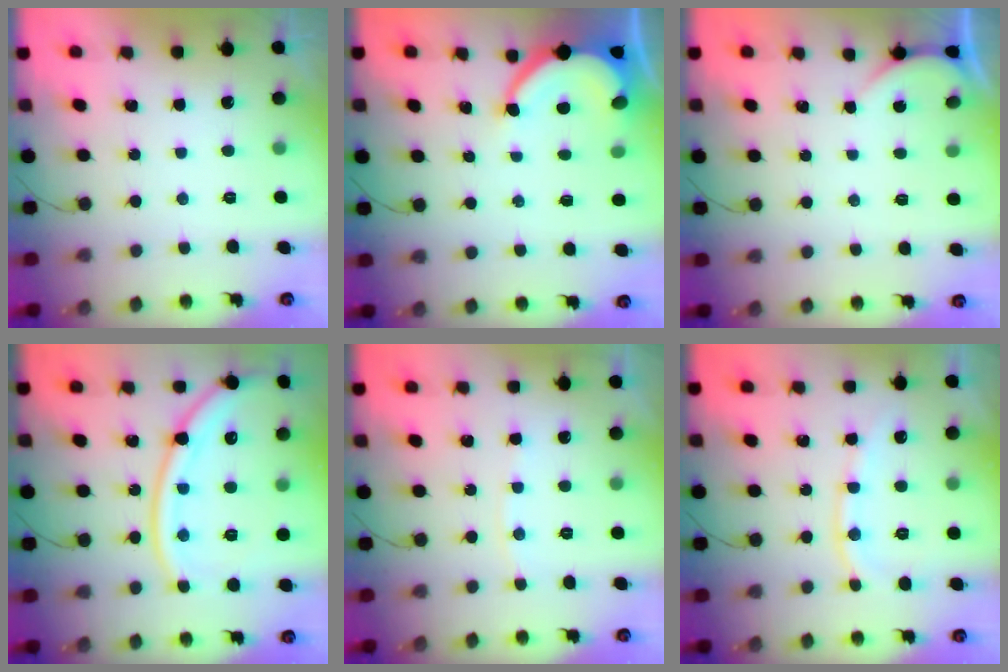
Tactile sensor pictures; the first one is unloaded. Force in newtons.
{"total": 7.3, "press": 7.3, "slide": 0.8}
{"total": 1.6, "press": 1.6, "slide": 0.1}
{"total": 17.4, "press": 17.3, "slide": 1.3}
{"total": 2.9, "press": 2.8, "slide": 0.4}
{"total": 9.5, "press": 9.4, "slide": 1.3}